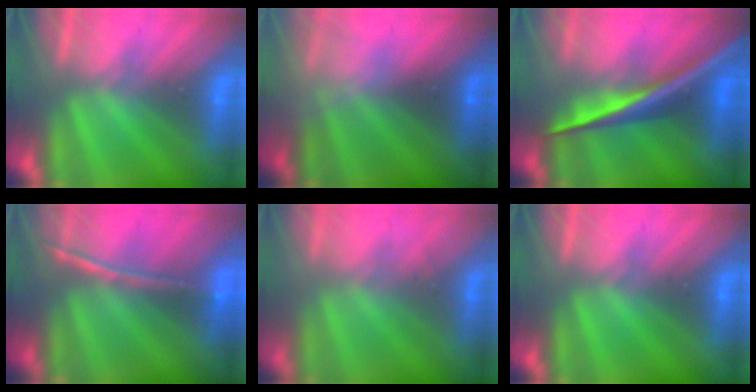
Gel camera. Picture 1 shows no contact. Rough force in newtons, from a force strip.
{"total": 2.3}
{"total": 2.6}
{"total": 1.5}
{"total": 1.8}
{"total": 0.0}